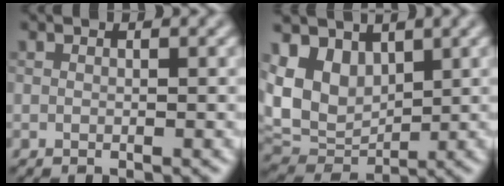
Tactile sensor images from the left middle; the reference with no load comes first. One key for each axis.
{"total": 7.1, "fx": 2.2, "fy": 5.2, "fz": 4.2, "tx": -0.099, "ty": -0.007, "tz": 0.040}